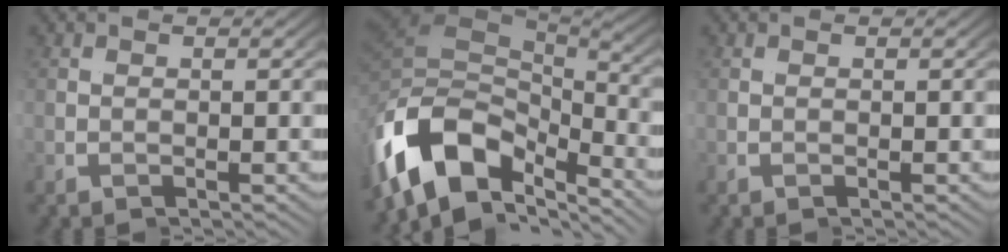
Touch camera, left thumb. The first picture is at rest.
{"total": 14.0, "force": [-0.5, 8.2, 11.3], "torque": [-0.213, -0.002, -0.011]}
{"total": 0.0}